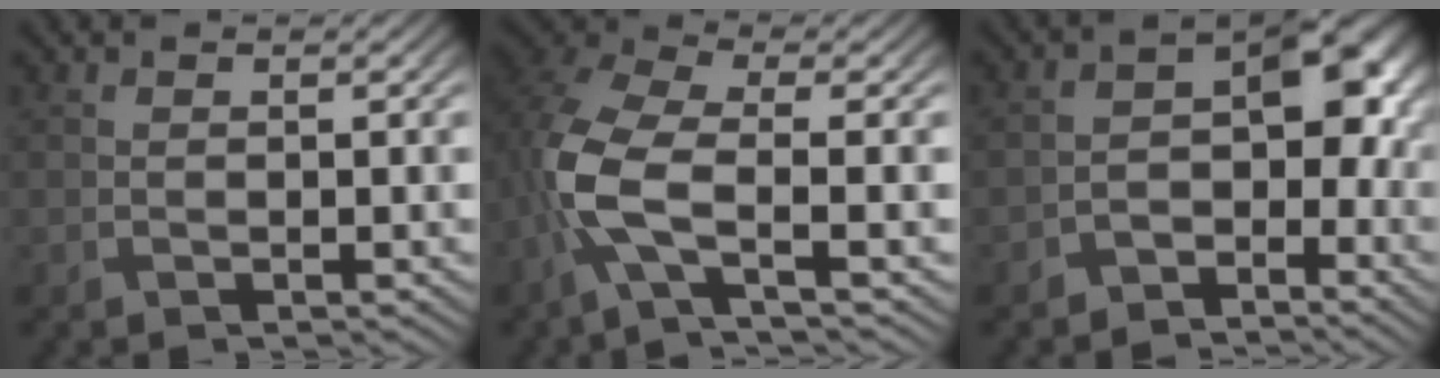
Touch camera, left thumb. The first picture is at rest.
{"total": 7.4, "force": [-2.3, 2.8, 6.5], "torque": [-0.162, 0.006, -0.064]}
{"total": 7.3, "force": [-3.8, 4.3, 4.5], "torque": [-0.050, -0.001, -0.079]}